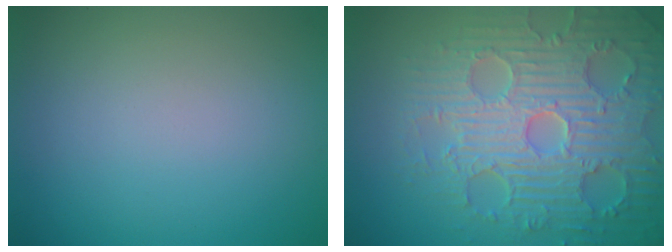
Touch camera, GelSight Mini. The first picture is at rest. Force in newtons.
{"total": 8.7, "press": 6.5, "slide": 5.9}